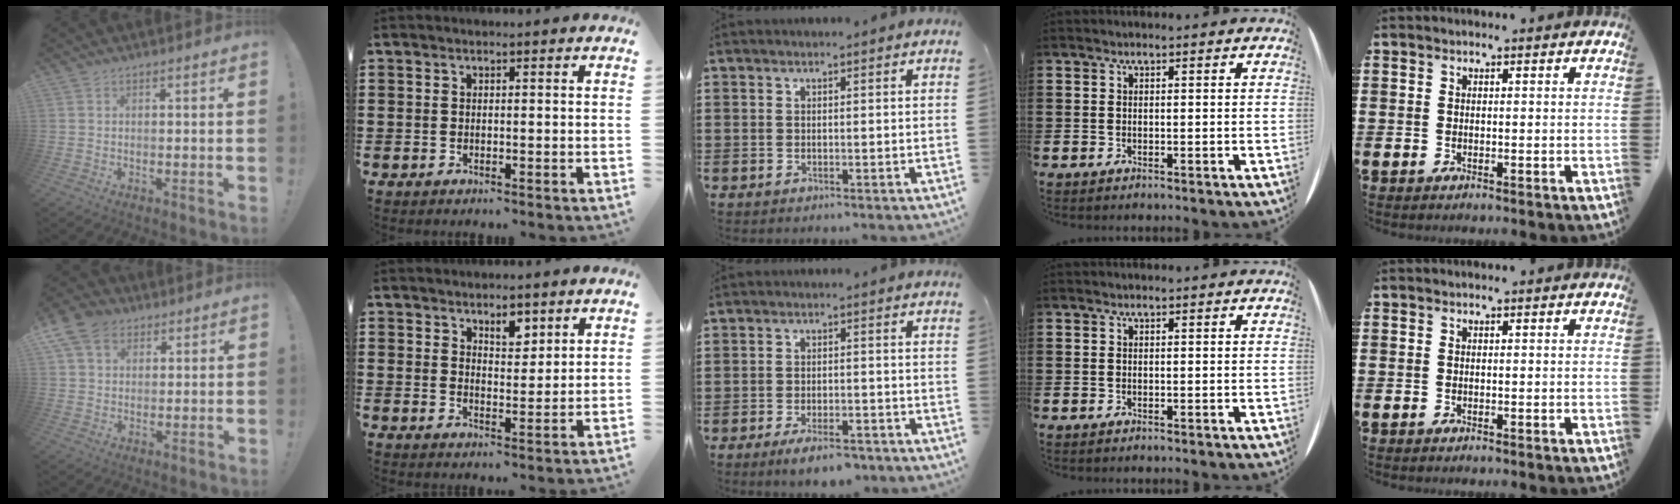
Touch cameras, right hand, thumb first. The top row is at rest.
{"thumb": {"total": 10.0, "force": [4.8, 7.4, 4.7], "torque": [-0.081, -0.009, 0.099]}, "index": {"total": 3.6, "force": [2.8, 1.7, 1.6], "torque": [-0.022, 0.000, 0.047]}, "middle": {"total": 4.5, "force": [-3.6, 1.0, 2.5], "torque": [-0.045, 0.001, -0.069]}}